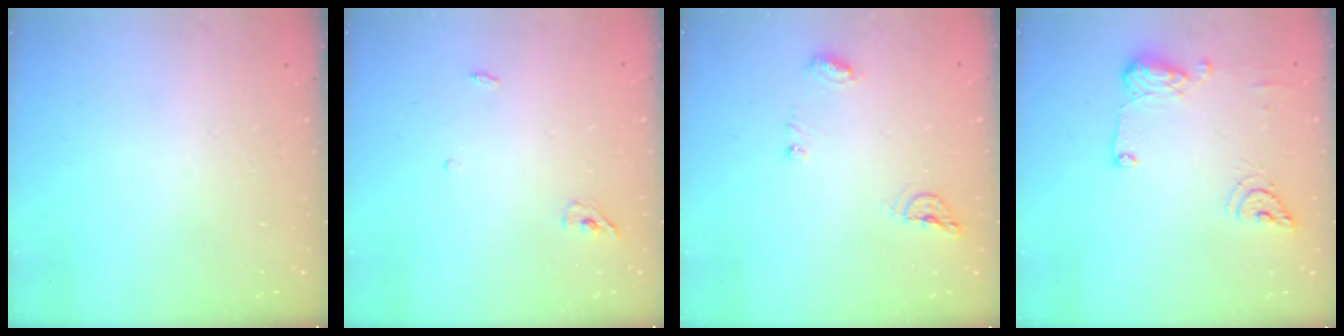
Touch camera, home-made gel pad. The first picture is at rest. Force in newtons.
{"total": 3.7, "press": 3.6, "slide": 1.0}
{"total": 7.4, "press": 7.4, "slide": 0.5}
{"total": 11.2, "press": 11.1, "slide": 1.5}